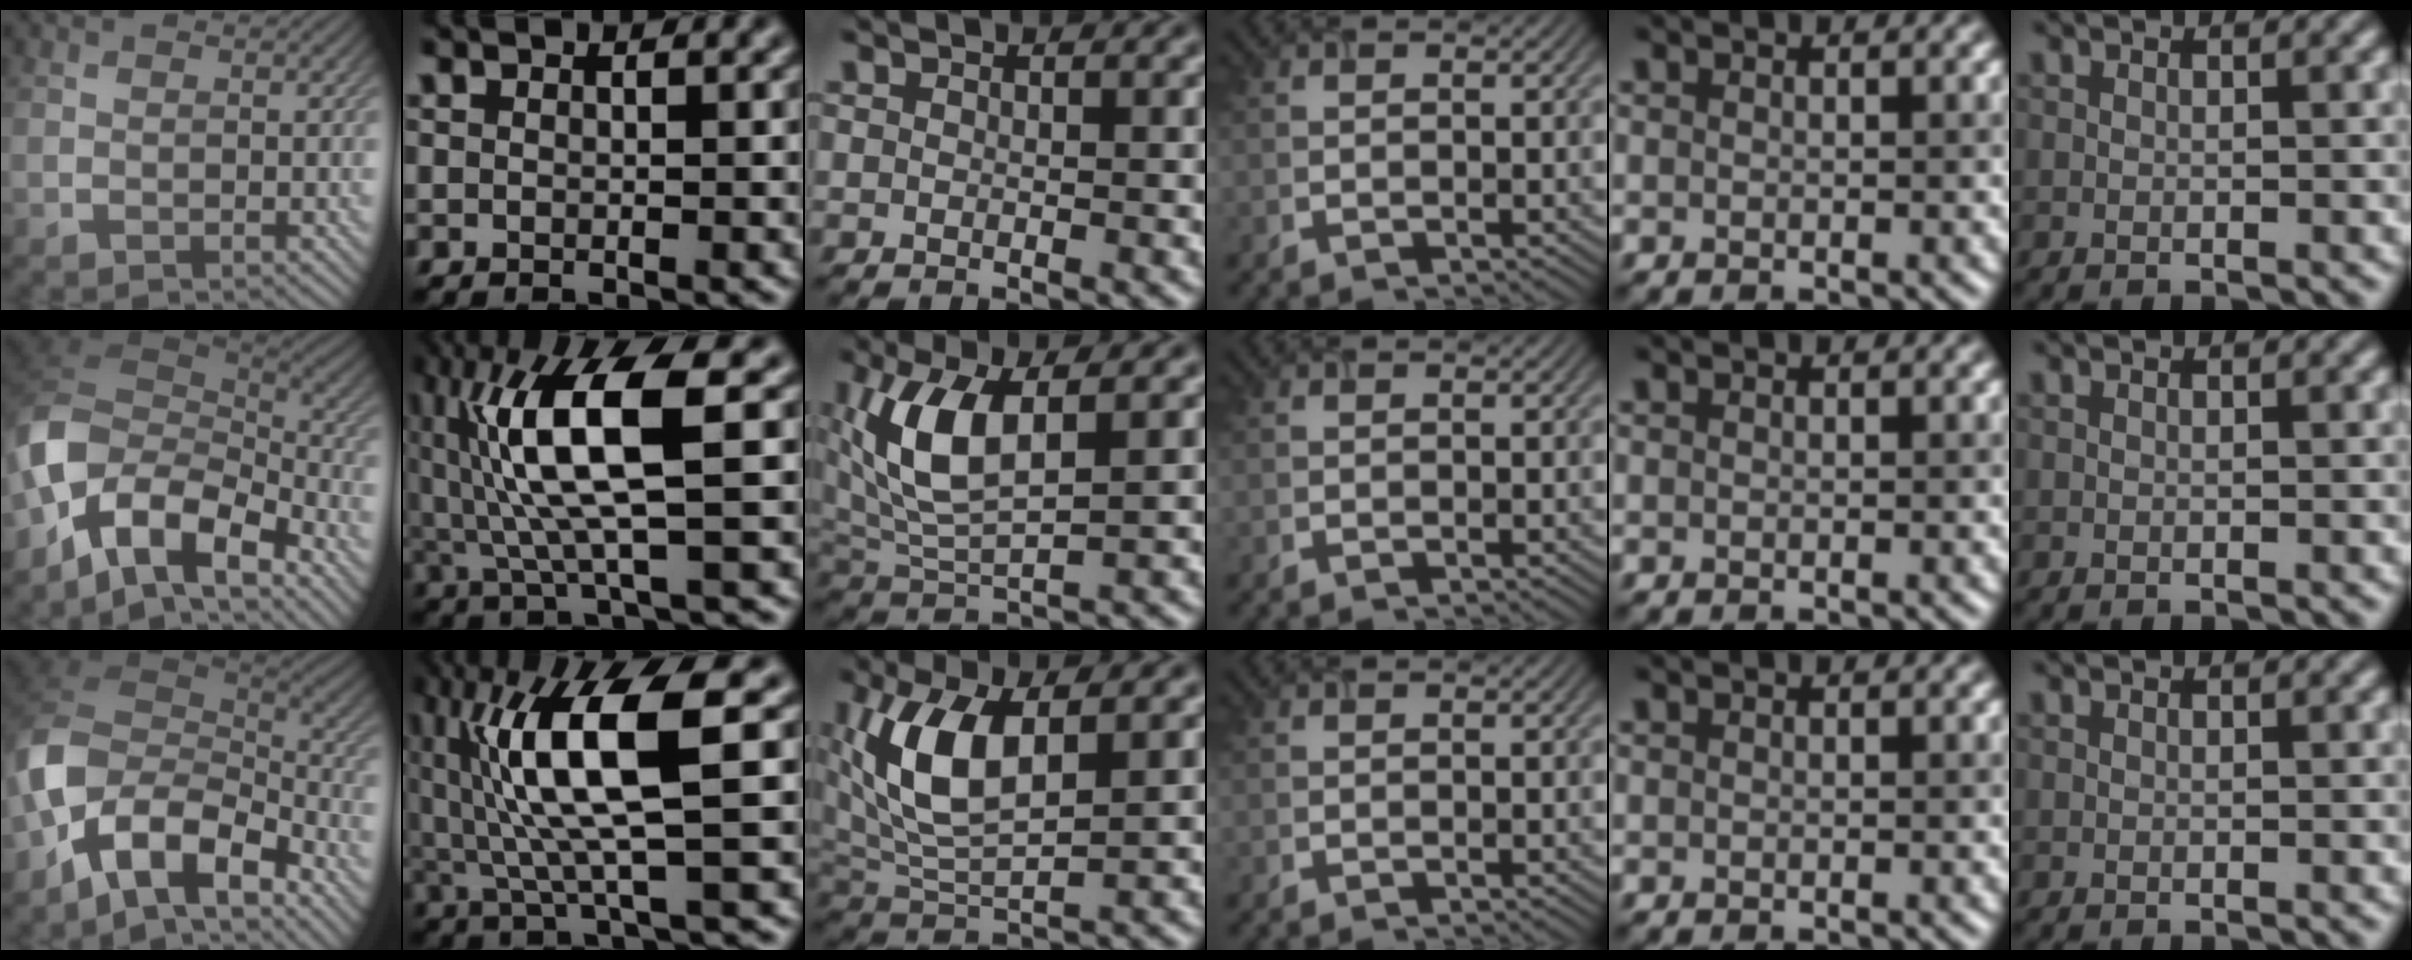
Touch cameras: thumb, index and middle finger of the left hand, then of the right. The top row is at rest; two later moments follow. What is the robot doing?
{"motion": "lift_and_place", "object": "timer"}